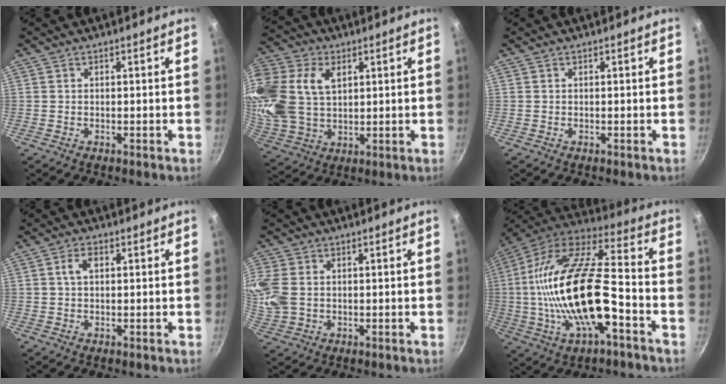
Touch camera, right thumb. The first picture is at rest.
{"total": 22.3, "force": [6.5, 15.6, 14.5], "torque": [-0.337, 0.013, 0.129]}
{"total": 0.0}
{"total": 2.9, "force": [0.6, 1.8, 2.2], "torque": [-0.034, 0.008, 0.009]}
{"total": 9.4, "force": [0.9, 7.3, 5.8], "torque": [-0.134, 0.002, 0.019]}
{"total": 26.3, "force": [-5.5, 10.7, 23.3], "torque": [-0.439, 0.033, -0.106]}